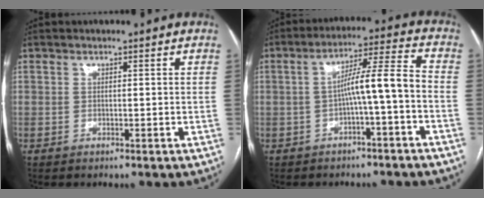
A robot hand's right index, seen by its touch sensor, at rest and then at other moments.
{"total": 7.7, "force": [-1.8, -0.3, 7.5], "torque": [-0.120, 0.028, -0.026]}